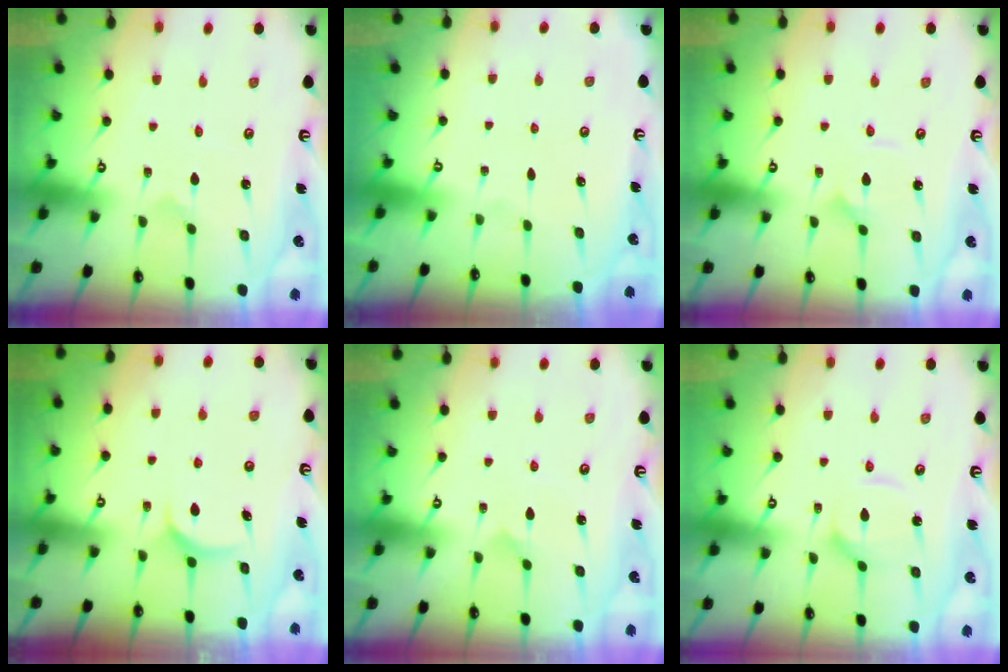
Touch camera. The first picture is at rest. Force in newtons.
{"total": 0.0}
{"total": 2.2, "press": 2.2, "slide": 0.1}
{"total": 4.2, "press": 4.2, "slide": 0.2}
{"total": 3.8, "press": 3.7, "slide": 0.4}
{"total": 6.1, "press": 6.0, "slide": 0.6}